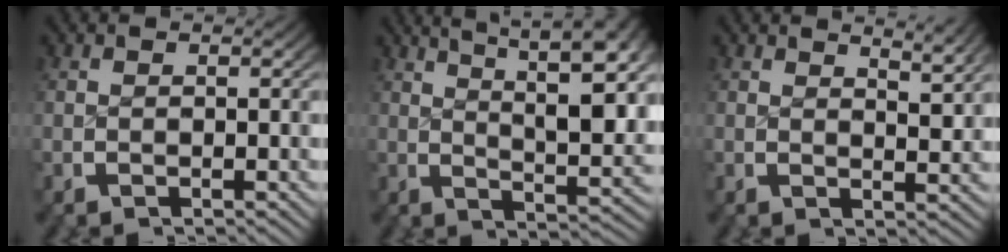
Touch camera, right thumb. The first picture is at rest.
{"total": 10.9, "force": [4.8, 5.0, 8.4], "torque": [-0.100, 0.006, 0.067]}
{"total": 2.7, "force": [2.1, 0.4, 1.6], "torque": [-0.014, -0.004, 0.034]}